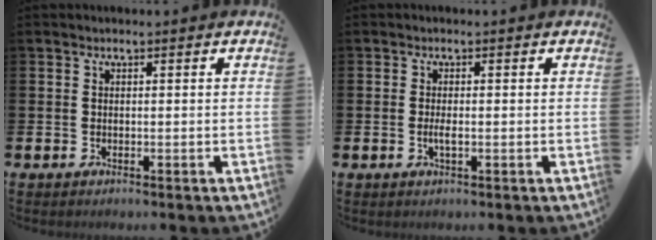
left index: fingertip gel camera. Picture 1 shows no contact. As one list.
[{"total": 1.4, "force": [-0.3, 0.4, 1.3], "torque": [-0.032, 0.003, -0.004]}]